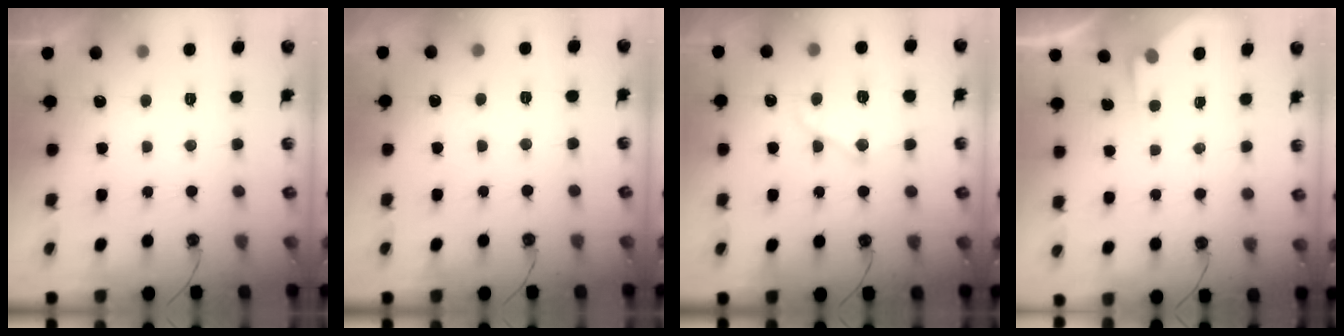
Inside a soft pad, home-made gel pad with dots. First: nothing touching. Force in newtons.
{"total": 3.6, "press": 3.6, "slide": 0.6}
{"total": 12.0, "press": 11.9, "slide": 1.3}
{"total": 2.8, "press": 2.8, "slide": 0.4}